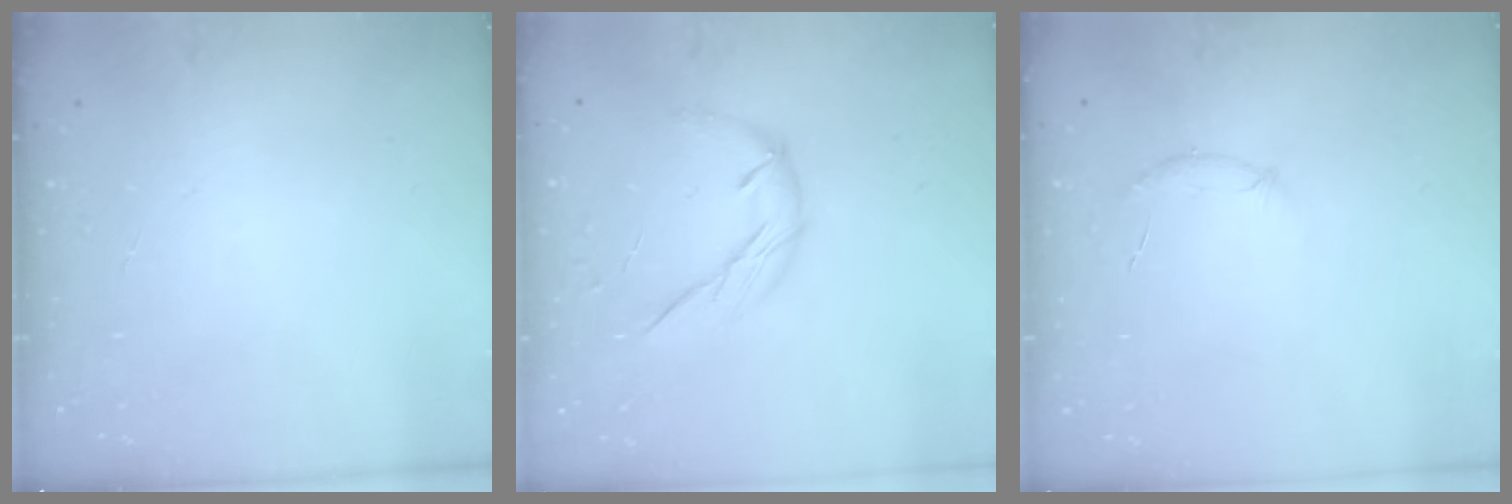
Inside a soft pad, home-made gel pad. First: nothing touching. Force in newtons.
{"total": 8.7, "press": 8.7, "slide": 0.3}
{"total": 6.1, "press": 5.9, "slide": 1.4}